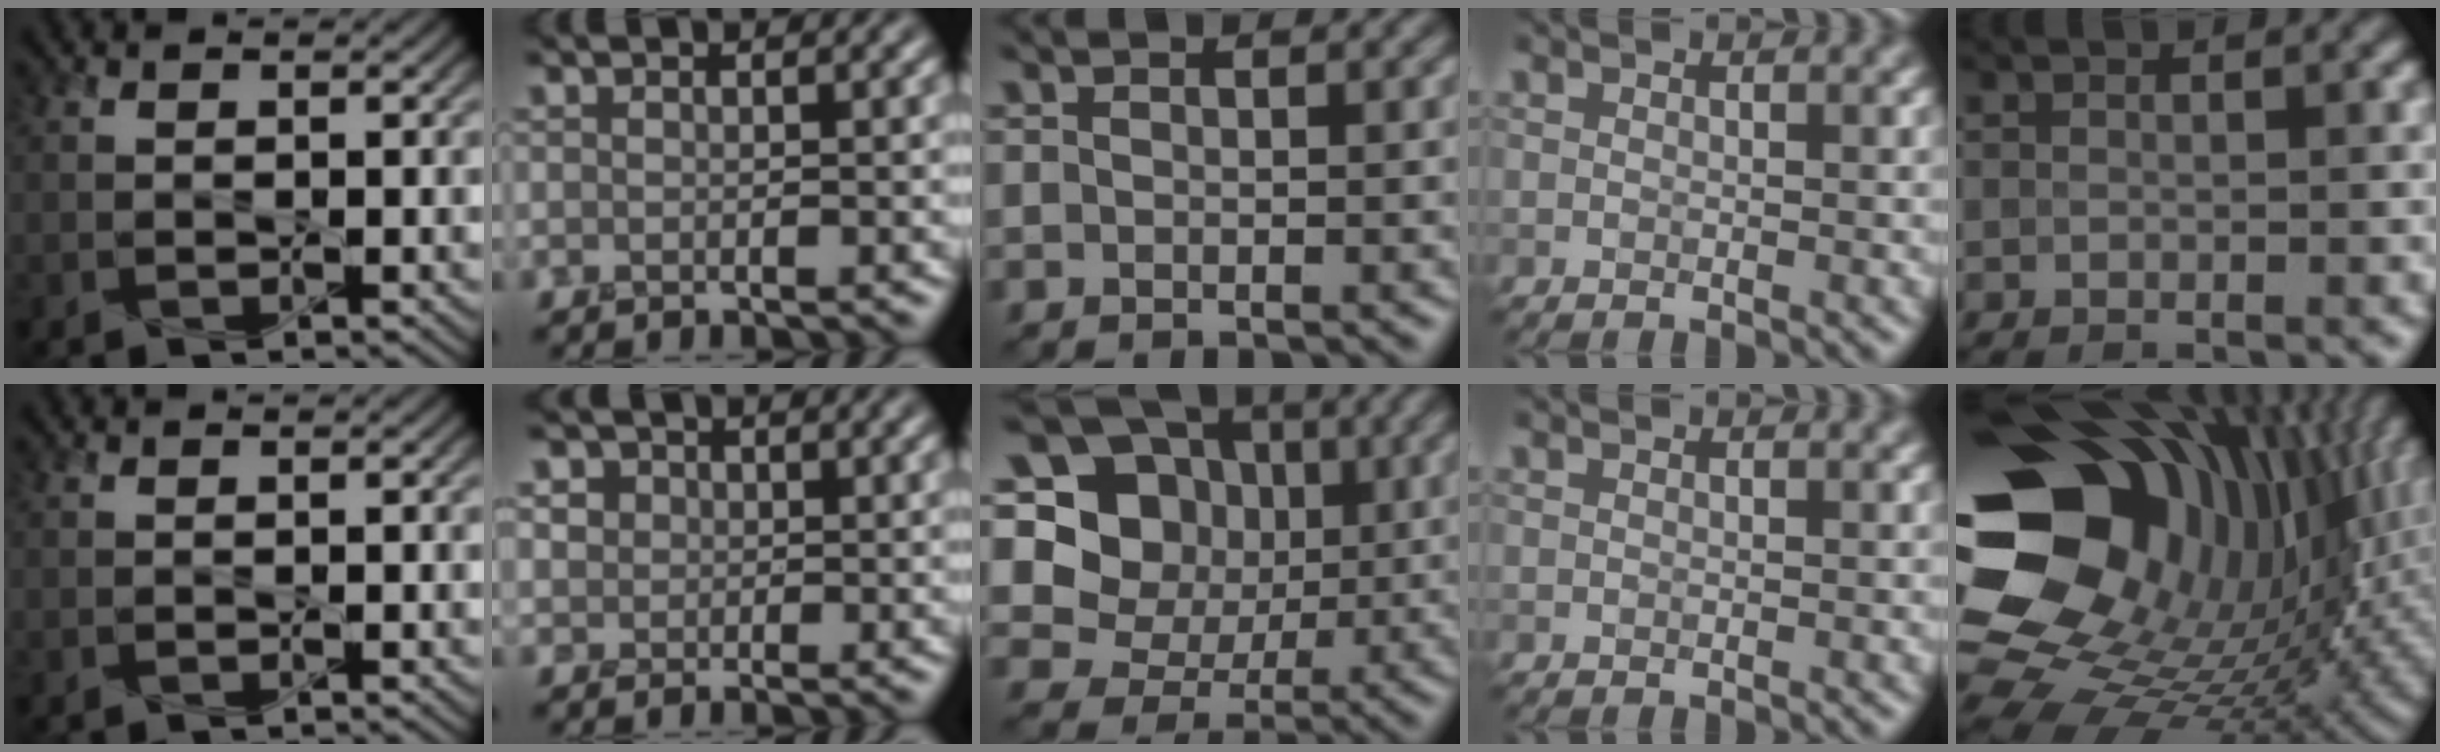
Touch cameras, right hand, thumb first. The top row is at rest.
{"index": {"total": 3.8, "force": [1.4, 3.2, 1.4], "torque": [-0.031, 0.007, 0.012]}, "middle": {"total": 12.3, "force": [3.1, 10.8, 5.1], "torque": [-0.130, 0.030, 0.040]}, "little": {"total": 19.9, "force": [4.0, 14.3, 13.3], "torque": [-0.265, -0.025, 0.086]}}